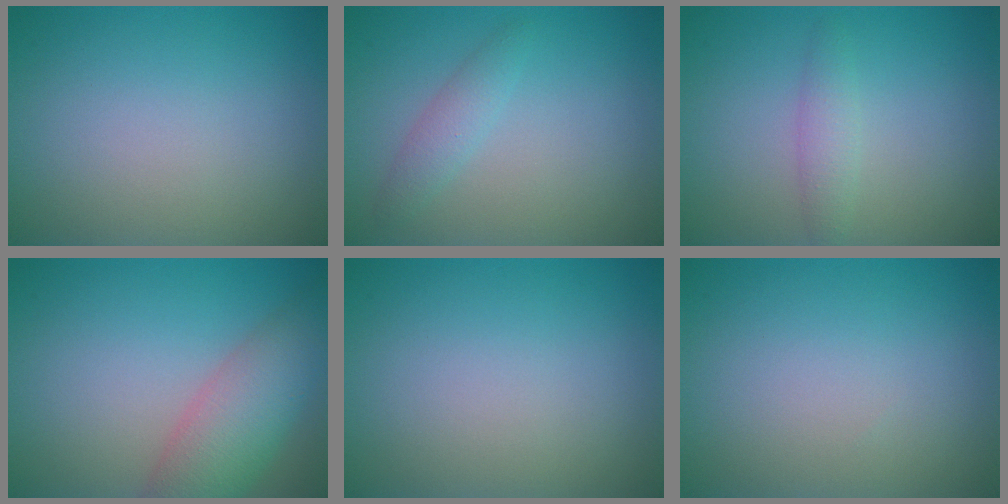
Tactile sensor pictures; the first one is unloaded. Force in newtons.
{"total": 1.7, "press": 1.7, "slide": 0.0}
{"total": 1.8, "press": 1.8, "slide": 0.1}
{"total": 5.7, "press": 5.7, "slide": 0.3}
{"total": 0.0}
{"total": 0.0}